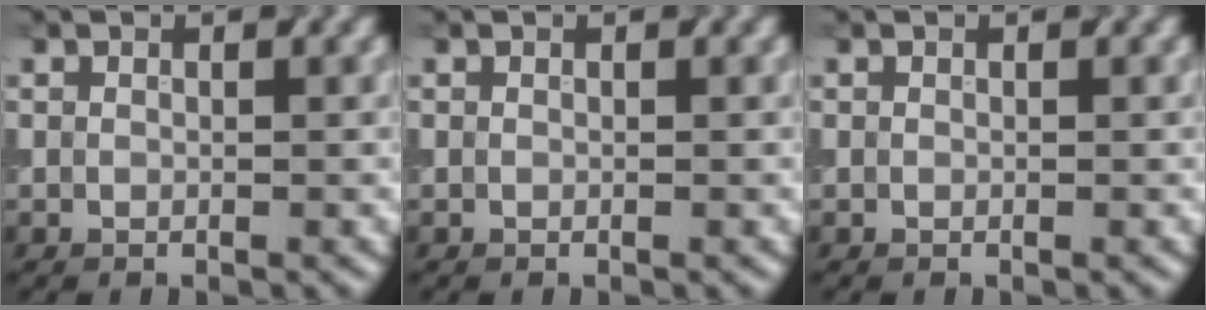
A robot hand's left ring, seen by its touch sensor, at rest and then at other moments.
{"total": 0.0}
{"total": 0.0}